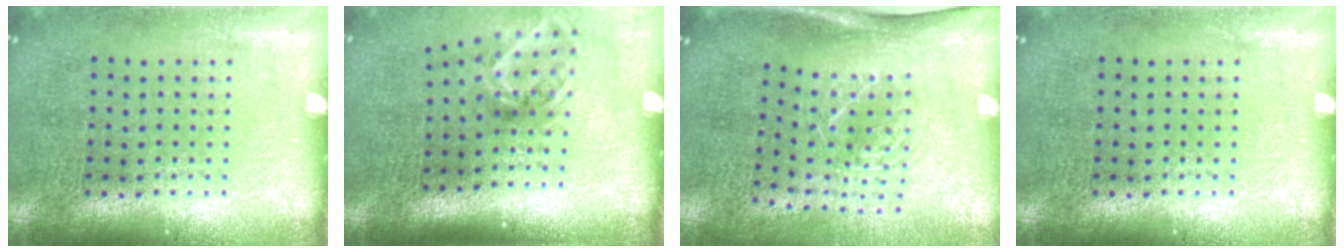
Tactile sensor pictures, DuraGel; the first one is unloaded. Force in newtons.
{"total": 2.0, "press": 1.3, "slide": 1.5}
{"total": 1.8, "press": 1.3, "slide": 1.2}
{"total": 0.0}